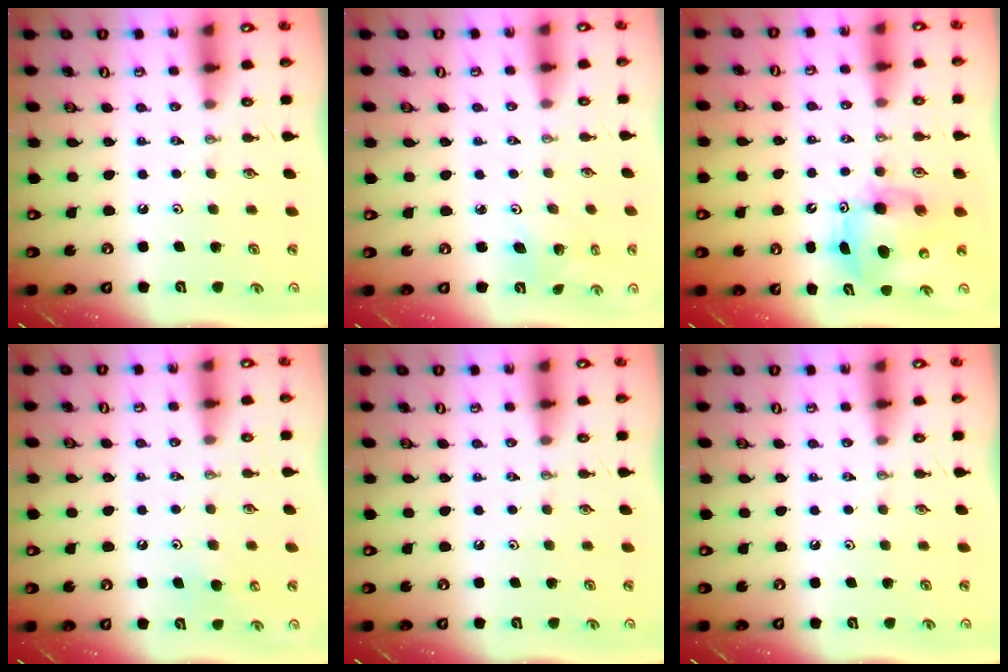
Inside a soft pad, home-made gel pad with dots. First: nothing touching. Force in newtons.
{"total": 2.7, "press": 2.7, "slide": 0.1}
{"total": 8.0, "press": 7.9, "slide": 1.4}
{"total": 6.5, "press": 6.4, "slide": 0.9}
{"total": 0.0}
{"total": 0.0}